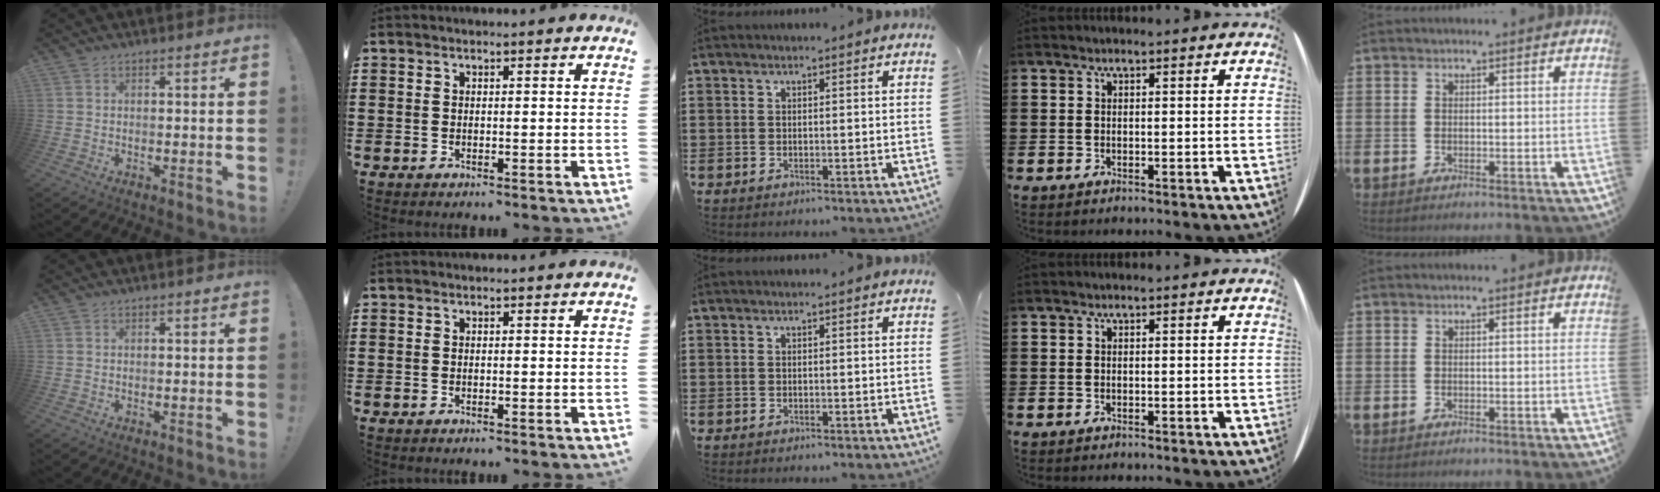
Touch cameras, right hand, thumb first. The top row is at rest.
{}